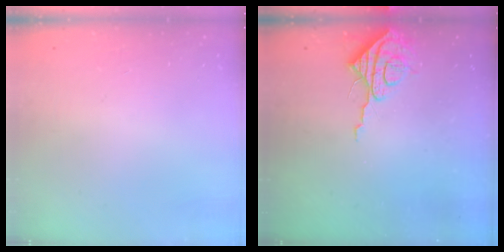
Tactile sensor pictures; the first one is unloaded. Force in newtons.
{"total": 8.2, "press": 8.1, "slide": 0.6}